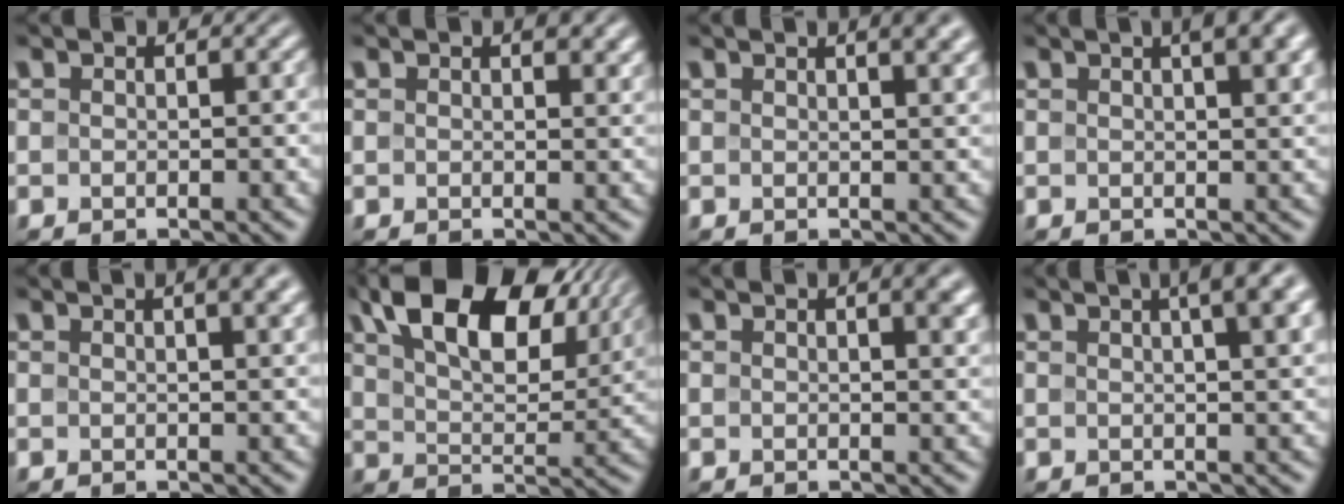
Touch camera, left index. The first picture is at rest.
{"total": 1.8, "force": [1.1, 0.5, 1.2], "torque": [-0.010, -0.001, 0.019]}
{"total": 4.7, "force": [2.6, 1.9, 3.4], "torque": [-0.014, 0.023, 0.008]}
{"total": 5.7, "force": [2.9, 2.1, 4.4], "torque": [-0.032, 0.024, 0.013]}
{"total": 5.1, "force": [2.7, 2.1, 3.8], "torque": [-0.021, 0.026, 0.004]}
{"total": 13.7, "force": [7.7, 7.0, 8.9], "torque": [-0.144, 0.027, 0.124]}
{"total": 3.8, "force": [1.8, 1.4, 3.0], "torque": [-0.019, 0.011, 0.015]}
{"total": 7.6, "force": [3.7, 2.8, 6.0], "torque": [-0.037, 0.044, 0.020]}